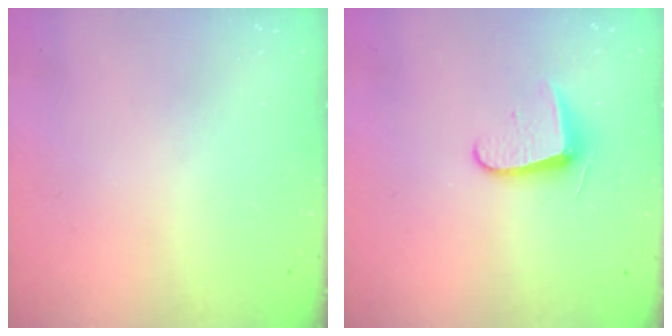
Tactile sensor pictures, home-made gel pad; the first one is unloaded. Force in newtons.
{"total": 7.8, "press": 7.7, "slide": 0.4}